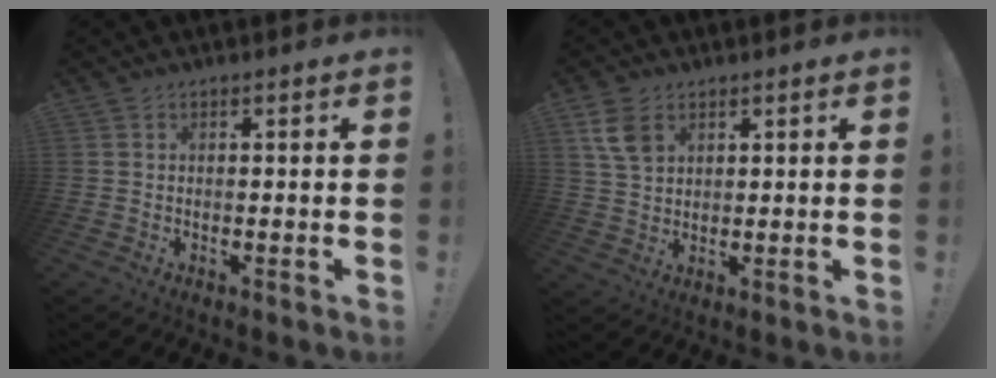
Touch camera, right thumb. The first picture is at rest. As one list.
[{"total": 7.4, "force": [3.5, 4.9, 4.3], "torque": [-0.074, -0.010, 0.068]}]